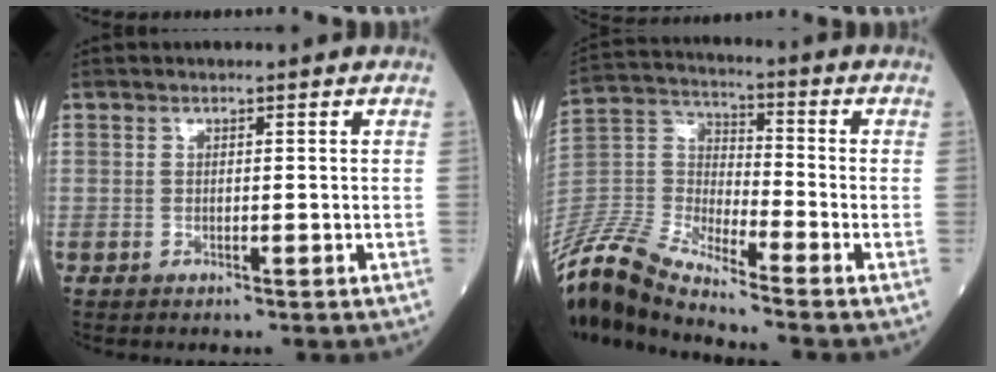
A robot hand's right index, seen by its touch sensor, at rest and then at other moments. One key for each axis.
{"total": 12.6, "fx": -11.4, "fy": 0.2, "fz": 5.4, "tx": -0.131, "ty": 0.003, "tz": -0.229}